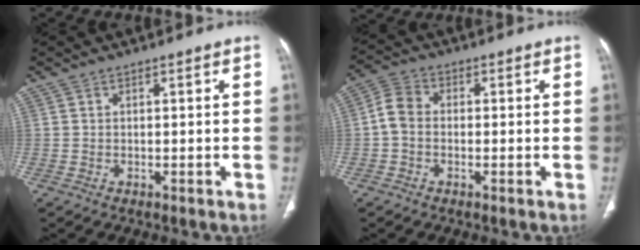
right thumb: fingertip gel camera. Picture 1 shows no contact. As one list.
[{"total": 5.0, "force": [-0.7, 3.7, 3.3], "torque": [-0.057, 0.016, -0.026]}]